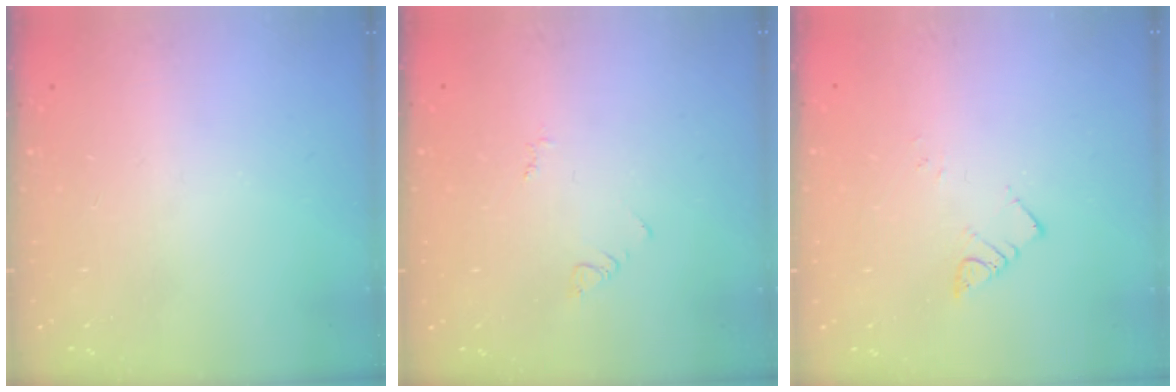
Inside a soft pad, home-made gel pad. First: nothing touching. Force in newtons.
{"total": 2.9, "press": 2.9, "slide": 0.4}
{"total": 4.0, "press": 4.0, "slide": 0.1}